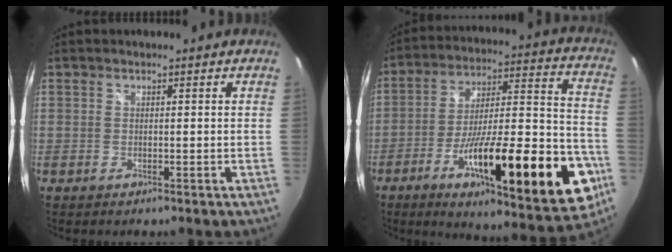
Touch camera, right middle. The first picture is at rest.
{"total": 29.1, "force": [-12.3, 6.8, 25.5], "torque": [-0.373, -0.029, -0.188]}